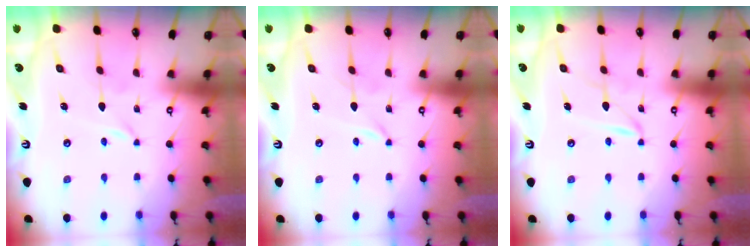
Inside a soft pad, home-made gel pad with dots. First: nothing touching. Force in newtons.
{"total": 1.1, "press": 1.1, "slide": 0.1}
{"total": 2.0, "press": 2.0, "slide": 0.2}